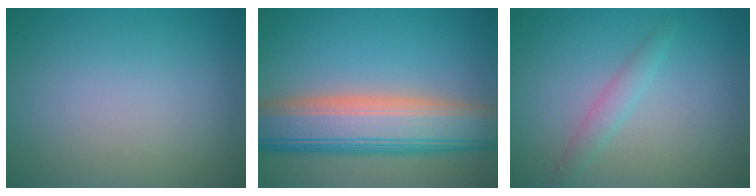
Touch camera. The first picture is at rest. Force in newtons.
{"total": 9.8, "press": 9.8, "slide": 0.6}
{"total": 1.6, "press": 1.6, "slide": 0.0}